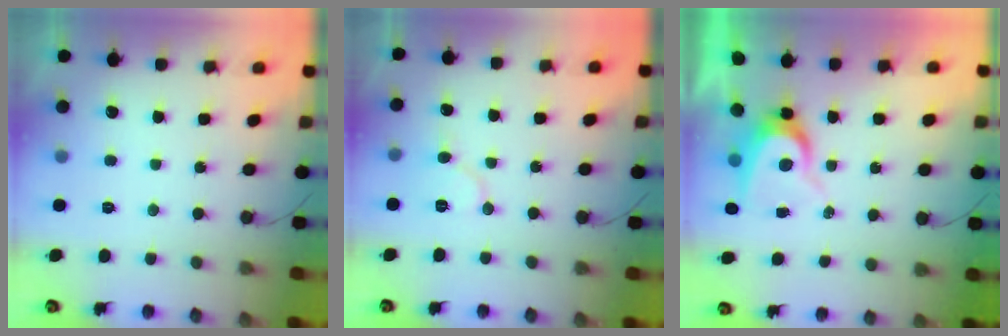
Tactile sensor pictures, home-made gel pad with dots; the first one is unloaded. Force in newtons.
{"total": 6.5, "press": 6.5, "slide": 0.7}
{"total": 7.1, "press": 7.1, "slide": 0.1}